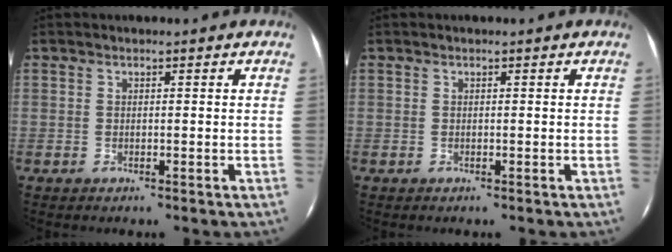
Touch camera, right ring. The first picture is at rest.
{"total": 0.0}